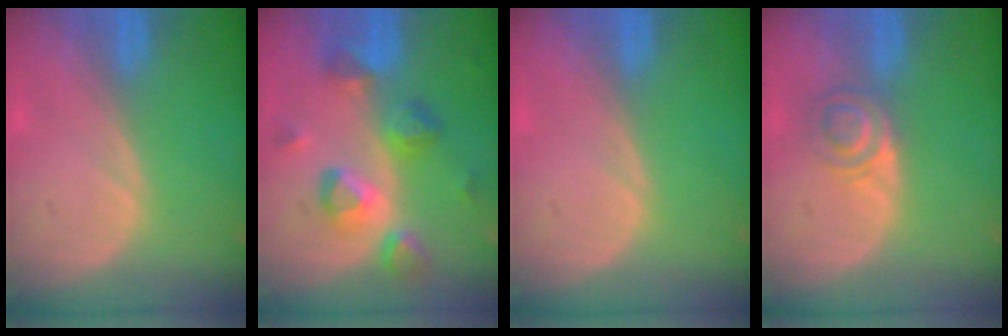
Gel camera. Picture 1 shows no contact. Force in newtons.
{"total": 9.3, "press": 8.2, "slide": 4.3}
{"total": 0.0}
{"total": 4.0, "press": 3.9, "slide": 0.8}